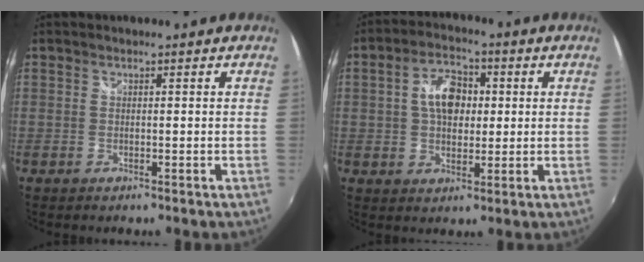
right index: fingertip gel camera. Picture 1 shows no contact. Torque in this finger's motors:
{"motor_torque": [1.08, 0.26, 0.43, 0.10]}